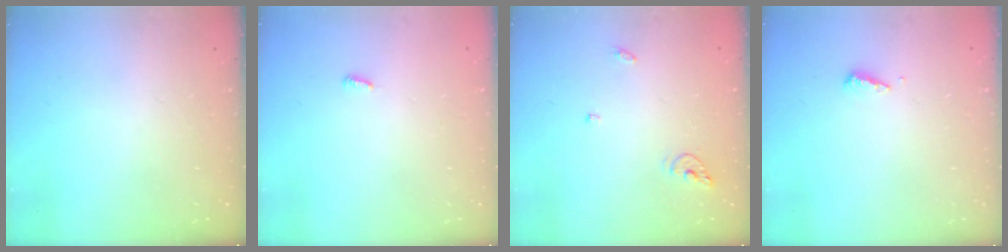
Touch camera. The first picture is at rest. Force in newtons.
{"total": 2.6, "press": 2.6, "slide": 0.2}
{"total": 6.1, "press": 6.1, "slide": 0.6}
{"total": 3.2, "press": 3.1, "slide": 0.3}